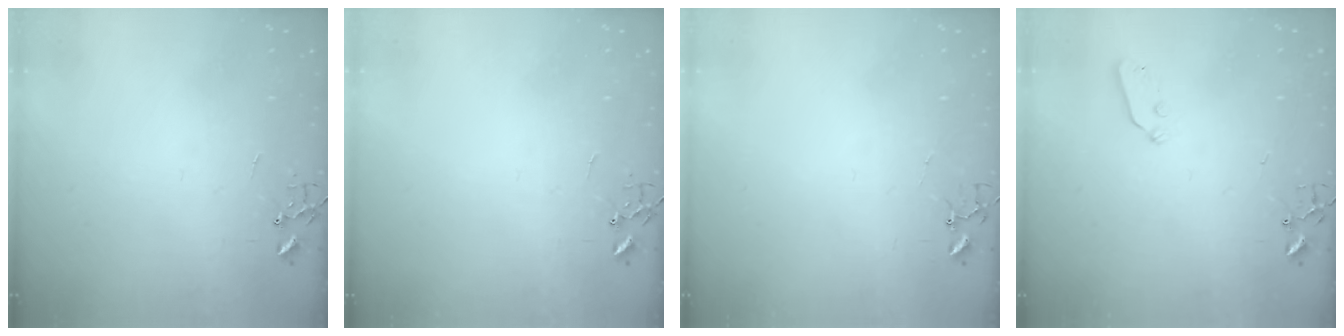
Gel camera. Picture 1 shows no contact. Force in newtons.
{"total": 0.0}
{"total": 3.7, "press": 3.7, "slide": 0.3}
{"total": 3.2, "press": 3.2, "slide": 0.5}